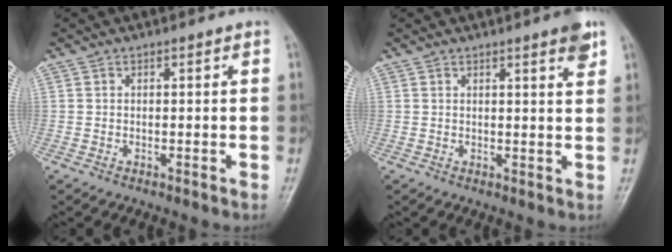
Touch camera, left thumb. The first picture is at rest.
{"total": 3.6, "force": [2.4, 0.4, 2.7], "torque": [-0.028, -0.013, 0.029]}